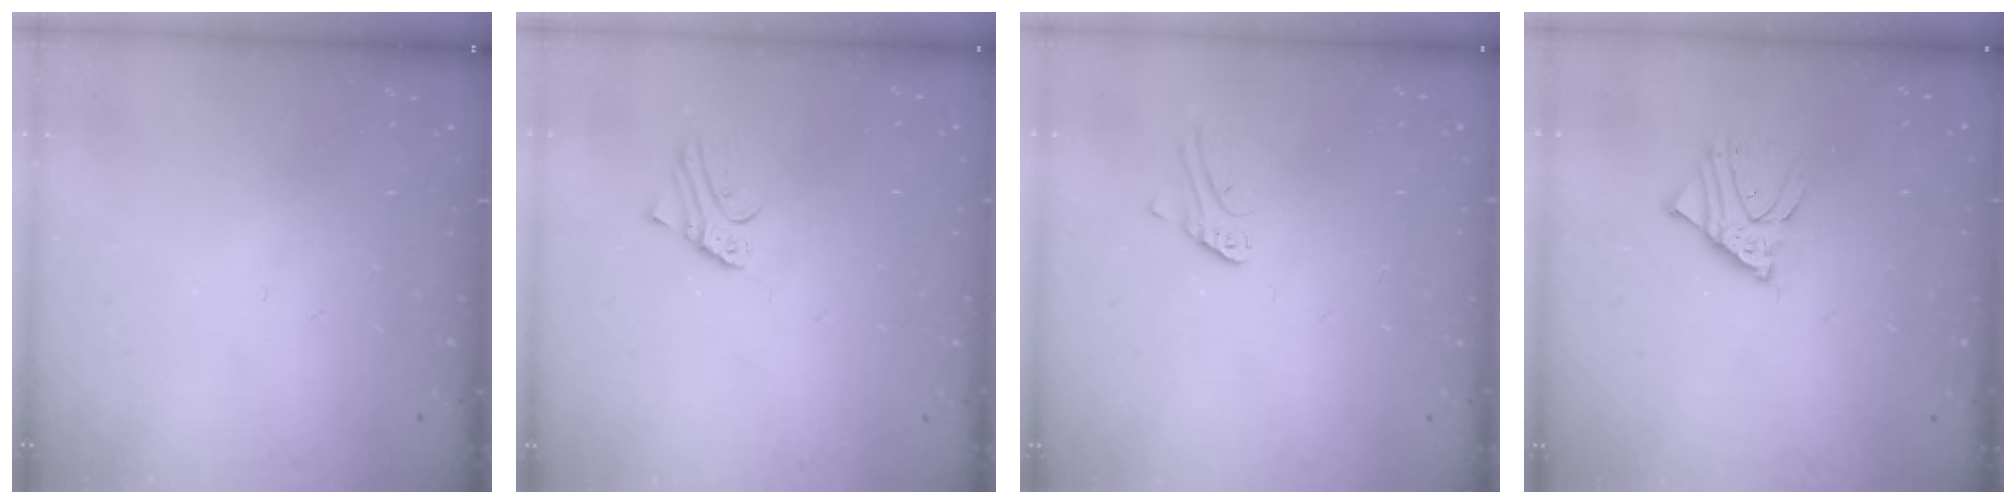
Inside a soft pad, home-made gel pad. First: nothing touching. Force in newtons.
{"total": 2.3, "press": 2.3, "slide": 0.2}
{"total": 2.6, "press": 2.6, "slide": 0.3}
{"total": 5.3, "press": 5.3, "slide": 0.6}